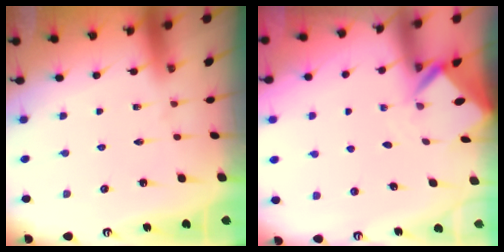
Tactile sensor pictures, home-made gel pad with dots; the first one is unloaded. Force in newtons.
{"total": 3.2, "press": 3.2, "slide": 0.2}